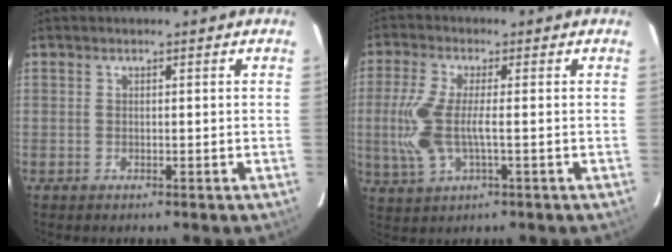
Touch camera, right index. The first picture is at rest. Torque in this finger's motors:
{"motor_torque": [0.32, 0.05, 0.19, 0.13]}